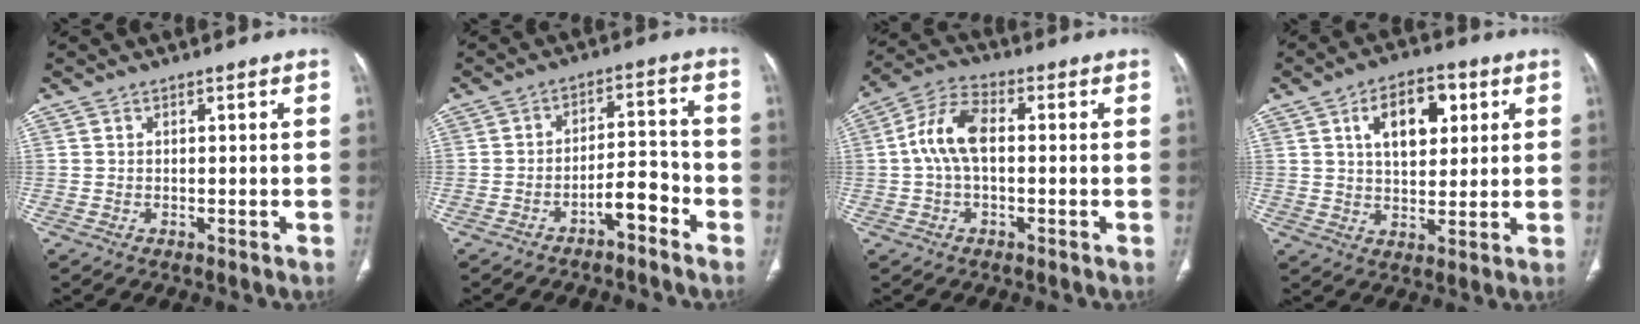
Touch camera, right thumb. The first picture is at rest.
{"total": 6.0, "force": [-3.8, 2.3, 4.1], "torque": [-0.054, 0.047, -0.059]}
{"total": 9.1, "force": [0.2, 5.0, 7.6], "torque": [-0.158, 0.027, -0.002]}
{"total": 11.2, "force": [3.9, 6.4, 8.3], "torque": [-0.100, -0.003, 0.061]}